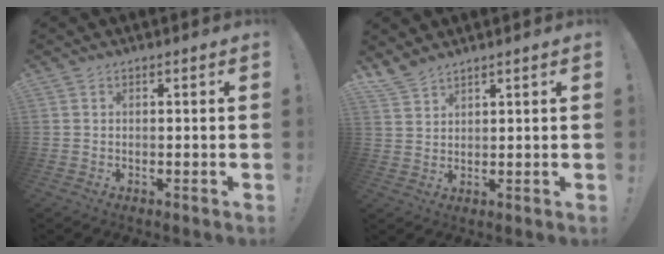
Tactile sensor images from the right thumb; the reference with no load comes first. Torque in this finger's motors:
{"motor_torque": [-0.62, 0.68, 0.13, 0.10, 0.01]}